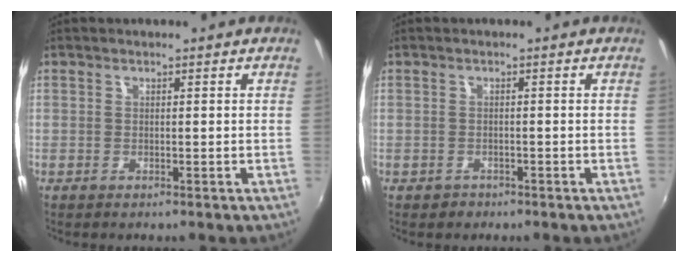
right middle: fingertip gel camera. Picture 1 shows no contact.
{"total": 1.5, "force": [-0.9, 1.2, 0.1], "torque": [-0.005, -0.001, -0.012]}